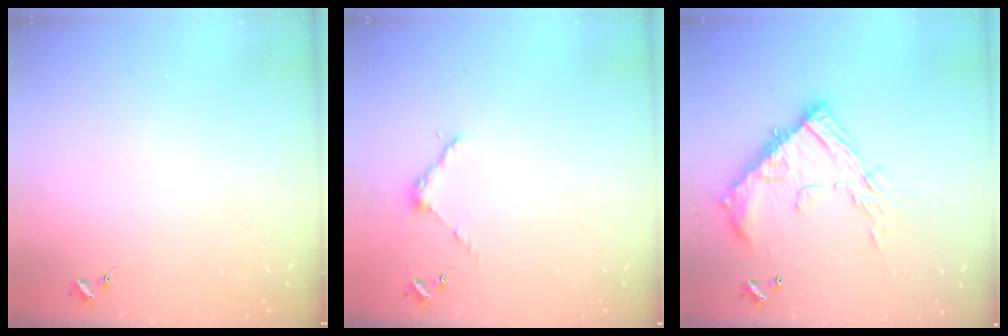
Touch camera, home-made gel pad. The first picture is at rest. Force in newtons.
{"total": 3.8, "press": 3.8, "slide": 0.3}
{"total": 19.9, "press": 19.9, "slide": 1.7}